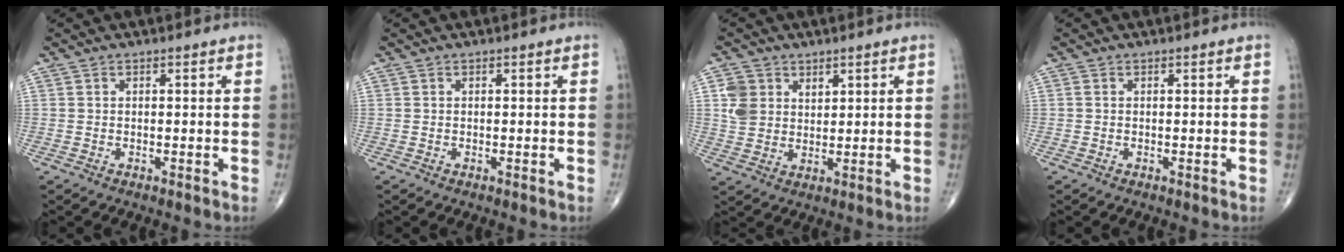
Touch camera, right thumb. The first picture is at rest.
{"total": 0.0}
{"total": 5.9, "force": [2.5, 4.8, 2.4], "torque": [-0.024, -0.013, 0.051]}
{"total": 0.0}